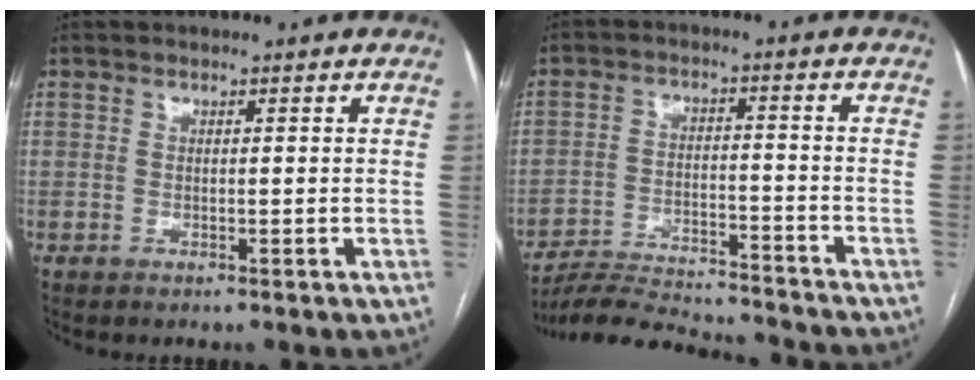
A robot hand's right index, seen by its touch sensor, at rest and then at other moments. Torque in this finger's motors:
{"motor_torque": [-1.18, -0.97, -0.54, -0.19]}